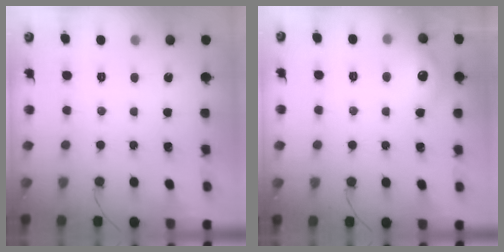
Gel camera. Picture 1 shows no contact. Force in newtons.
{"total": 8.5, "press": 8.4, "slide": 1.7}